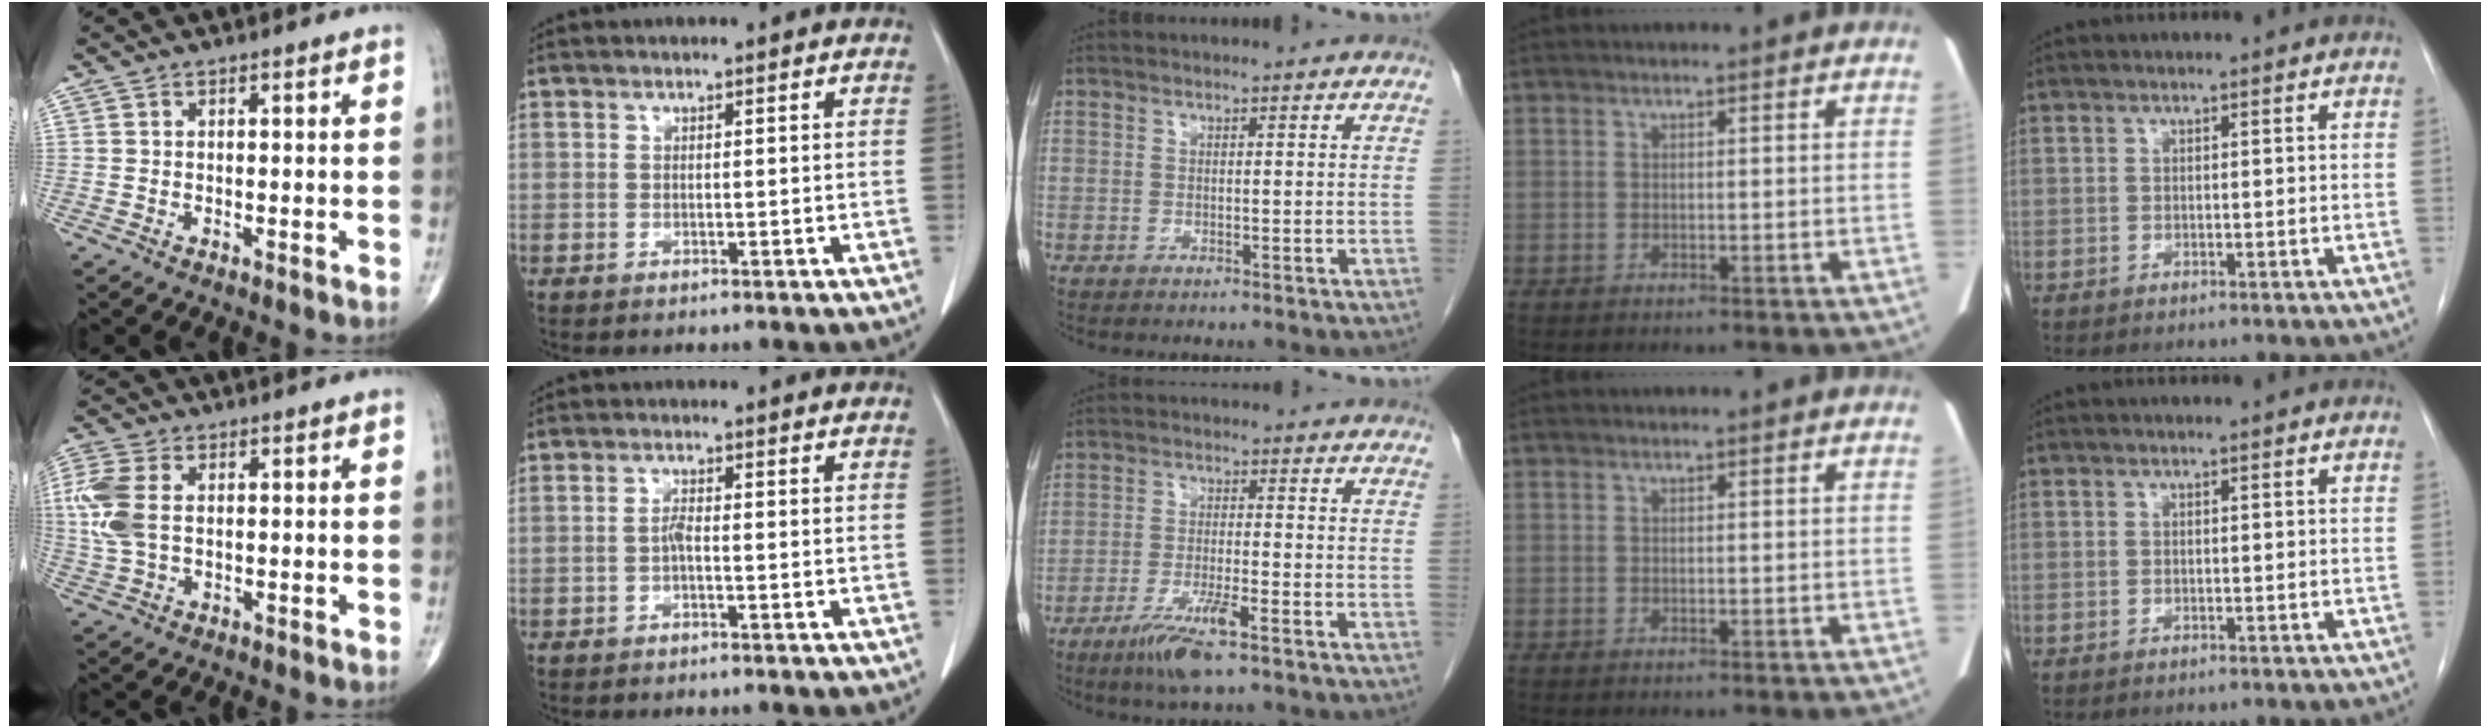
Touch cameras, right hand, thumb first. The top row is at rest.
{"thumb": {"total": 8.6, "force": [1.1, 5.2, 6.8], "torque": [-0.182, 0.008, 0.025]}, "index": {"total": 1.3, "force": [-0.4, 0.2, 1.2], "torque": [-0.024, 0.002, -0.010]}, "middle": {"total": 7.0, "force": [-4.4, 0.5, 5.4], "torque": [-0.106, -0.014, -0.078]}}